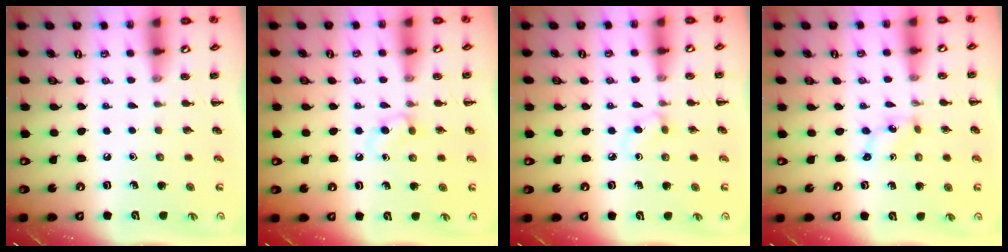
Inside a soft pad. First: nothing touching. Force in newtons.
{"total": 3.7, "press": 3.4, "slide": 1.4}
{"total": 4.0, "press": 3.8, "slide": 1.3}
{"total": 0.8, "press": 0.8, "slide": 0.3}